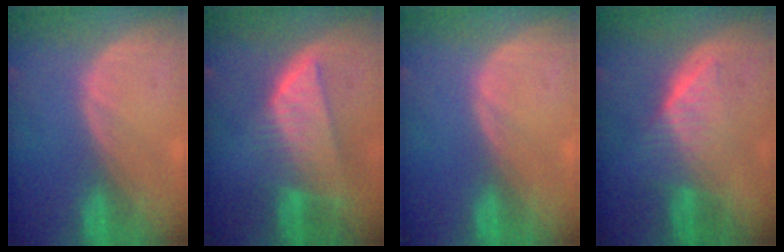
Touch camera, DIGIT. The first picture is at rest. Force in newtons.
{"total": 8.2, "press": 7.2, "slide": 3.9}
{"total": 0.0}
{"total": 6.4, "press": 6.0, "slide": 2.2}